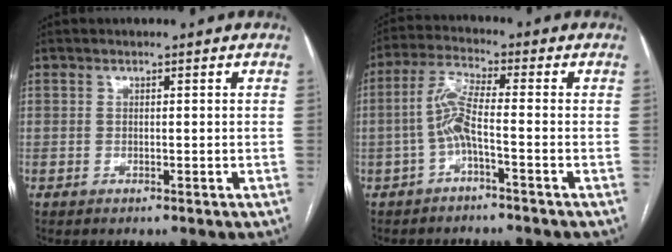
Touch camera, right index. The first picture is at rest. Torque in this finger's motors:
{"motor_torque": [0.82, -0.25, 0.37, 0.14]}